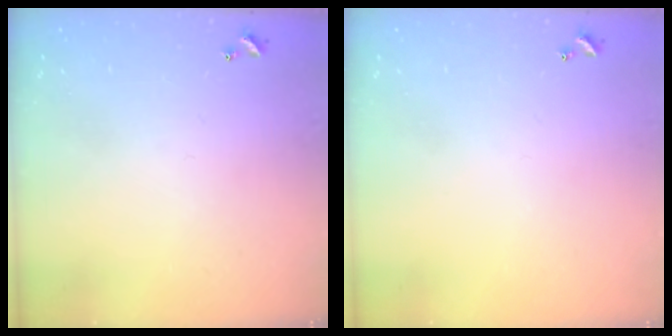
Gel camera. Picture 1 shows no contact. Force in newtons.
{"total": 0.0}